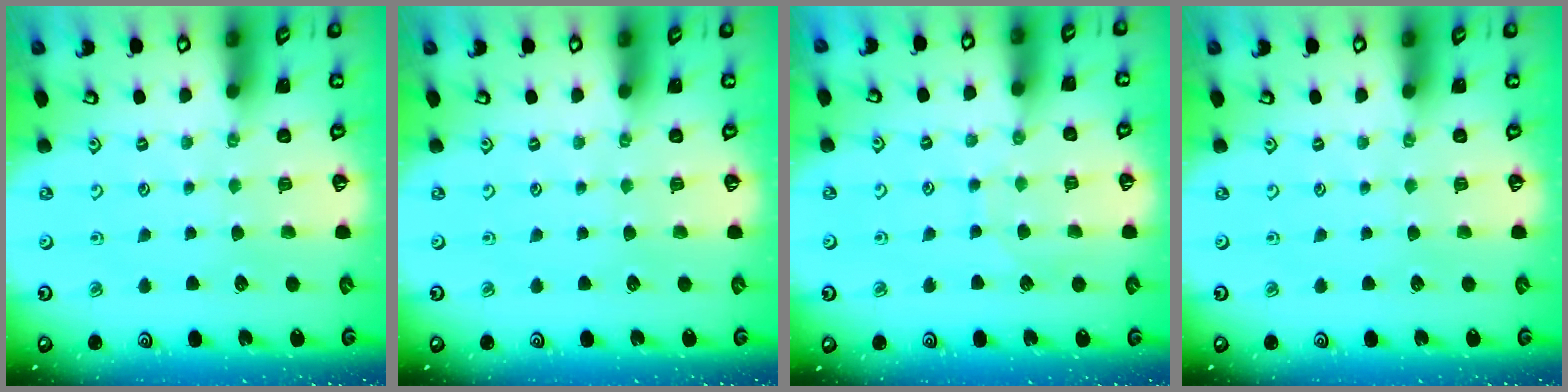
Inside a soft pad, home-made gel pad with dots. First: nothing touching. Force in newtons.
{"total": 0.0}
{"total": 6.6, "press": 6.6, "slide": 0.4}
{"total": 0.0}